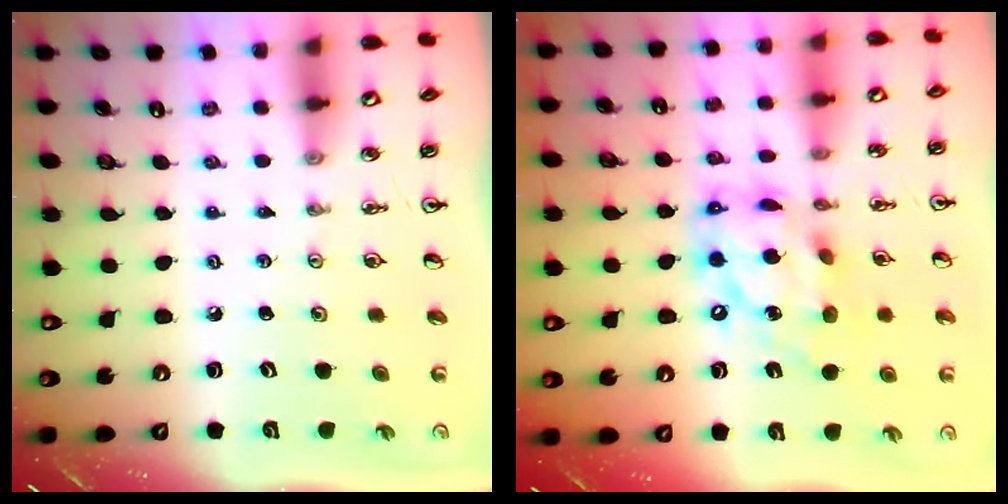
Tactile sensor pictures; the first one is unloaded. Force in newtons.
{"total": 15.2, "press": 15.1, "slide": 1.2}